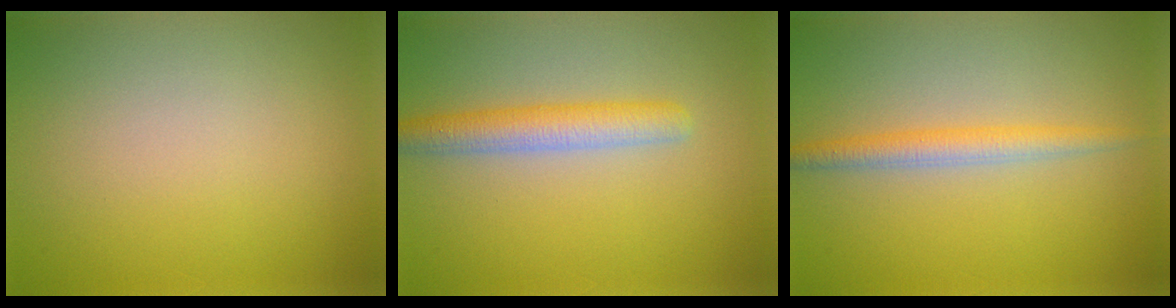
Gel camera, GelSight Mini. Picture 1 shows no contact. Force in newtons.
{"total": 3.5, "press": 3.5, "slide": 0.1}
{"total": 2.5, "press": 2.5, "slide": 0.1}